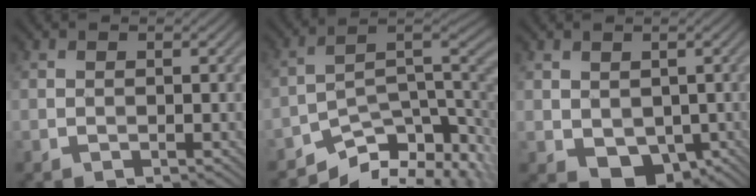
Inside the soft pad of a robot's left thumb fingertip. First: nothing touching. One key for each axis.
{"total": 11.2, "fx": -6.7, "fy": 5.5, "fz": 7.1, "tx": -0.107, "ty": -0.008, "tz": -0.101}
{"total": 4.8, "fx": -0.6, "fy": 3.6, "fz": 3.0, "tx": -0.066, "ty": -0.019, "tz": -0.005}